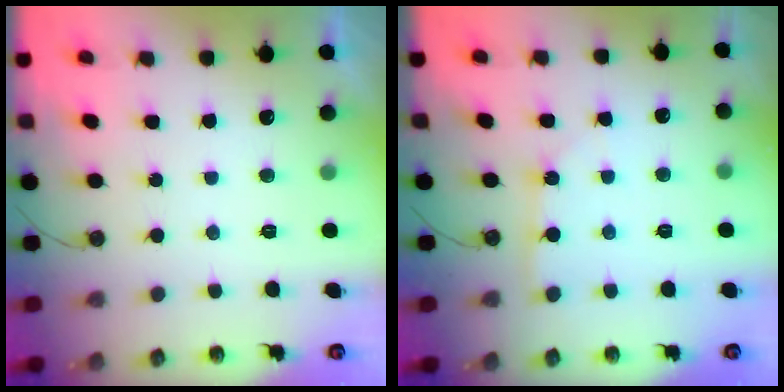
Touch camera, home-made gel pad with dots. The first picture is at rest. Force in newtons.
{"total": 2.3, "press": 2.3, "slide": 0.2}